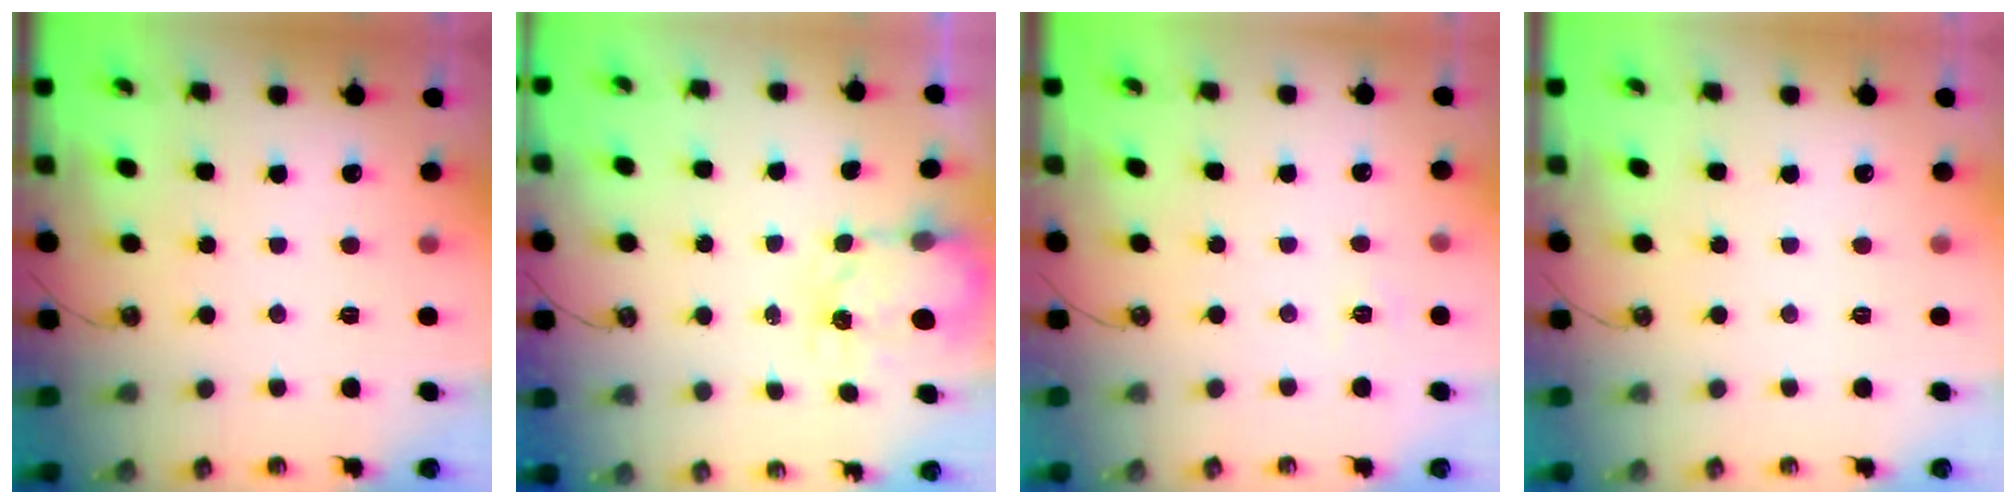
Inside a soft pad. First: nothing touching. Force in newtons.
{"total": 3.7, "press": 3.6, "slide": 0.4}
{"total": 2.6, "press": 2.6, "slide": 0.3}
{"total": 0.0}